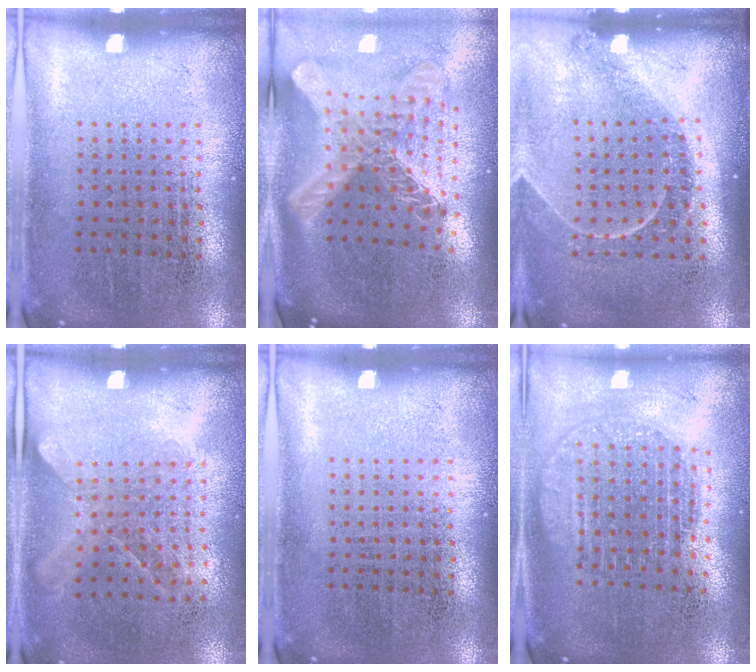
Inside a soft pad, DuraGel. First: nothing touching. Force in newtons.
{"total": 3.0, "press": 2.1, "slide": 2.1}
{"total": 1.3, "press": 1.3, "slide": 0.2}
{"total": 1.3, "press": 1.0, "slide": 0.8}
{"total": 0.0}
{"total": 1.8, "press": 1.5, "slide": 0.9}